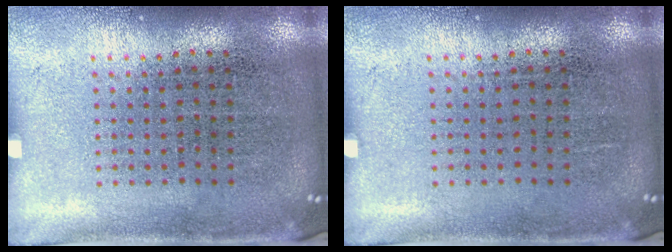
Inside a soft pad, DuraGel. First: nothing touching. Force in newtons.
{"total": 0.0}